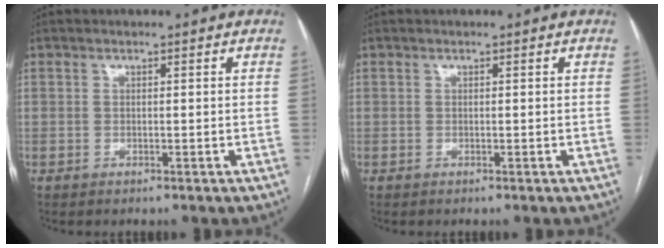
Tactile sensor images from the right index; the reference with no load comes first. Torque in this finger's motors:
{"motor_torque": [0.04, 0.04, 0.00, 0.00]}